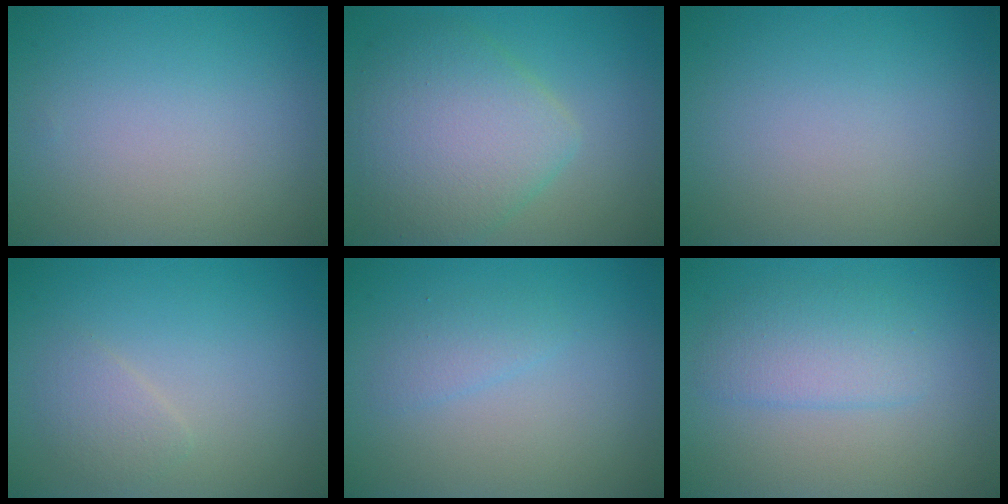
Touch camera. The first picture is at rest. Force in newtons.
{"total": 6.6, "press": 6.6, "slide": 0.1}
{"total": 0.0}
{"total": 1.5, "press": 1.5, "slide": 0.1}
{"total": 1.3, "press": 1.3, "slide": 0.1}
{"total": 2.9, "press": 2.9, "slide": 0.0}